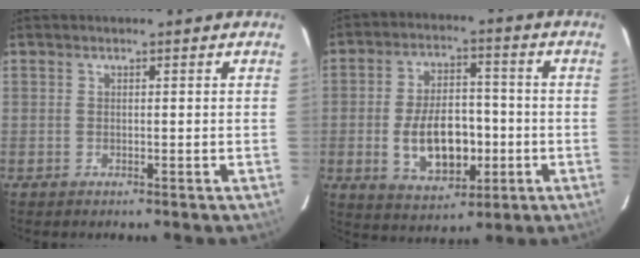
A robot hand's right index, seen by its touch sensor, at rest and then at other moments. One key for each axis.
{"total": 13.0, "fx": -2.7, "fy": 7.4, "fz": 10.4, "tx": -0.201, "ty": 0.008, "tz": -0.029}